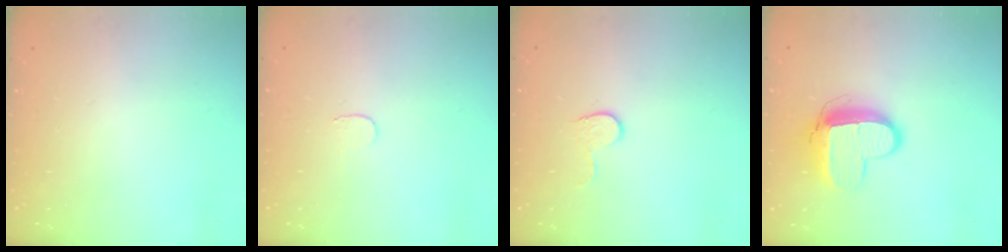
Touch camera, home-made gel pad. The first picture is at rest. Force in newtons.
{"total": 3.4, "press": 3.4, "slide": 0.2}
{"total": 4.4, "press": 4.4, "slide": 0.4}
{"total": 11.4, "press": 11.3, "slide": 0.9}